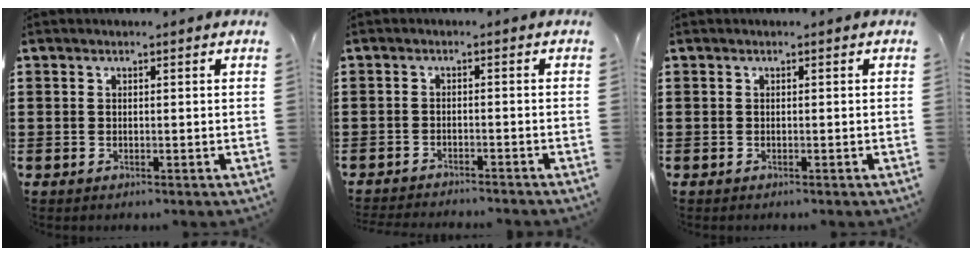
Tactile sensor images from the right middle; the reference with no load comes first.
{"total": 2.2, "force": [-2.2, 0.0, -0.1], "torque": [-0.004, 0.002, -0.047]}
{"total": 0.0}